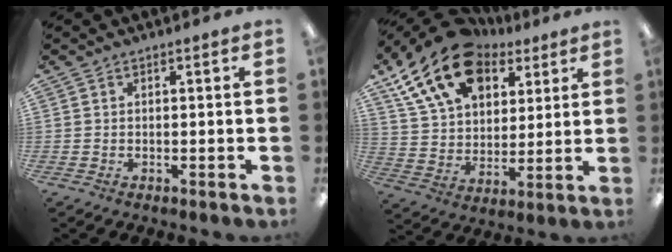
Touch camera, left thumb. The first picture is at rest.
{"total": 20.0, "force": [11.6, 12.6, 10.2], "torque": [-0.187, -0.049, 0.214]}